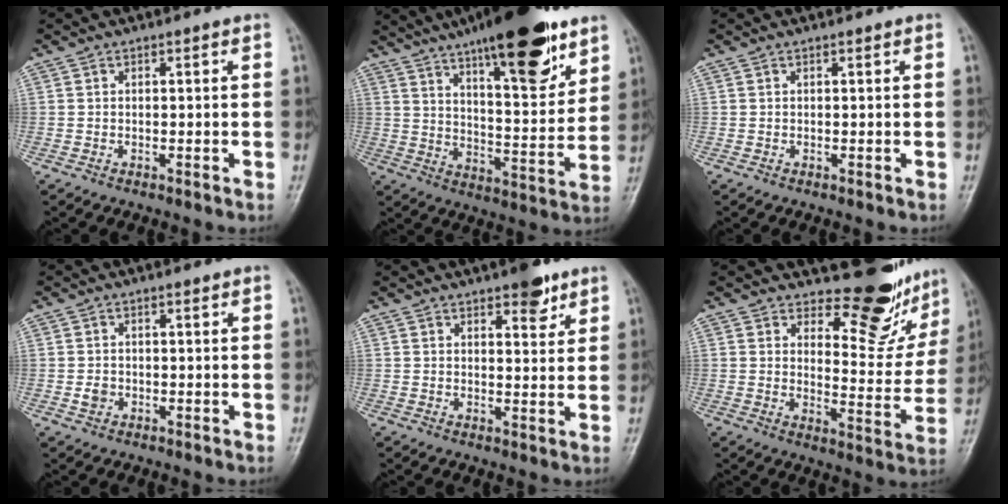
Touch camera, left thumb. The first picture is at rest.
{"total": 22.3, "force": [14.3, 6.4, 15.9], "torque": [-0.215, -0.061, 0.223]}
{"total": 0.0}
{"total": 1.7, "force": [0.0, 1.5, 0.9], "torque": [-0.008, 0.002, 0.002]}
{"total": 5.5, "force": [3.8, 2.2, 3.4], "torque": [-0.026, -0.022, 0.051]}
{"total": 13.0, "force": [11.5, 4.6, 3.8], "torque": [-0.011, -0.115, 0.144]}